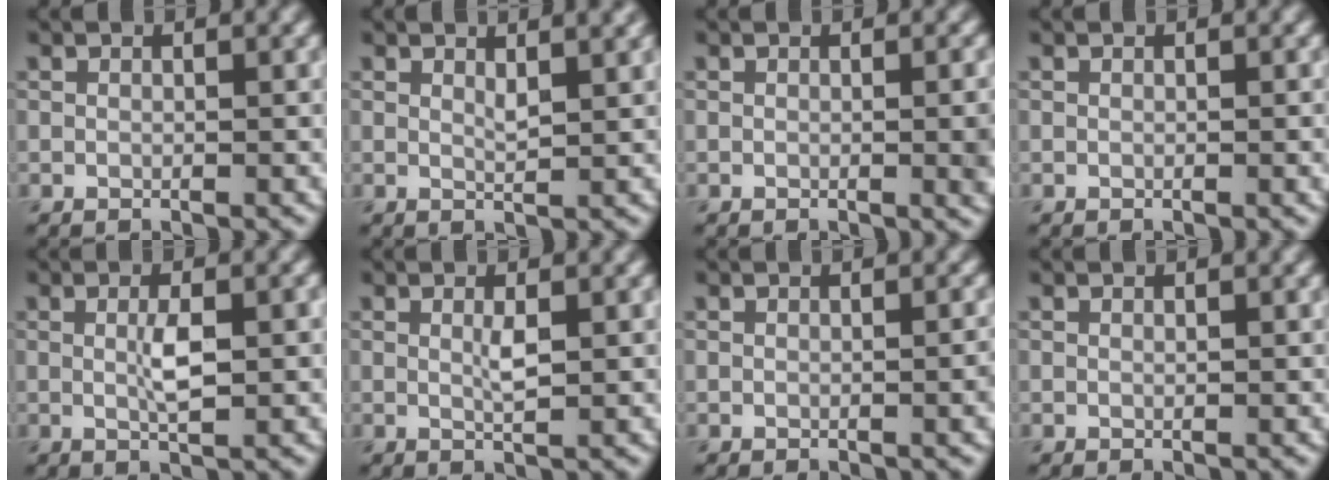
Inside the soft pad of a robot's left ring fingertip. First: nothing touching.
{"total": 1.8, "force": [1.1, 0.4, 1.3], "torque": [-0.019, 0.002, 0.016]}
{"total": 2.3, "force": [-0.1, 0.6, 2.2], "torque": [-0.023, -0.001, -0.003]}
{"total": 0.6, "force": [-0.1, 0.1, 0.6], "torque": [-0.007, 0.000, 0.000]}
{"total": 2.9, "force": [0.1, 0.7, 2.9], "torque": [-0.056, 0.000, 0.003]}
{"total": 1.6, "force": [0.3, 0.2, 1.5], "torque": [-0.030, 0.001, 0.005]}
{"total": 1.3, "force": [-0.1, 0.3, 1.2], "torque": [-0.014, 0.001, -0.002]}
{"total": 0.0}